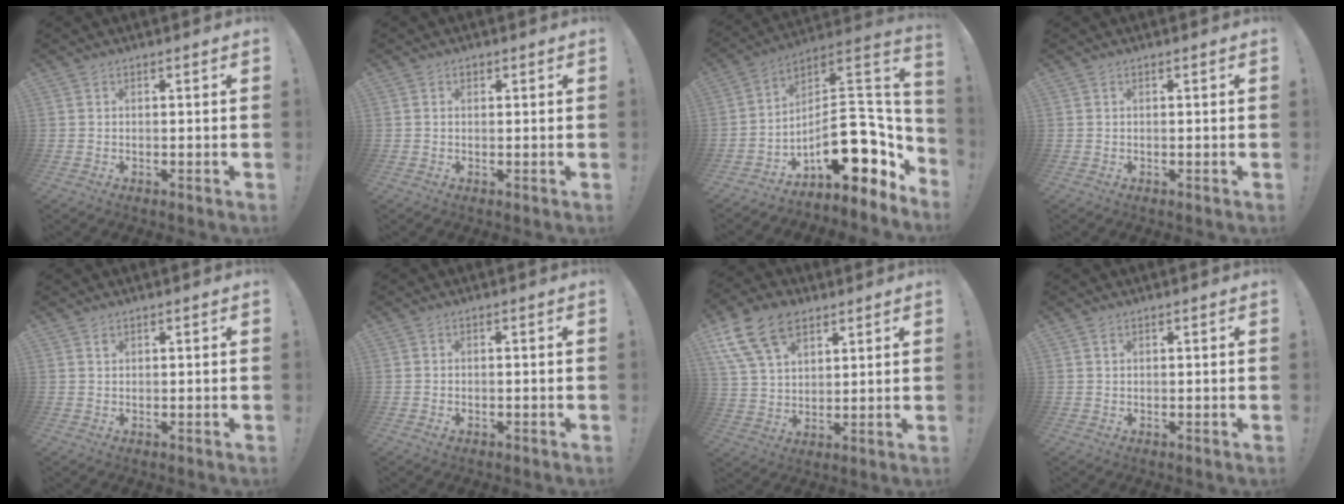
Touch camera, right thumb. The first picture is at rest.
{"total": 0.5, "force": [0.3, 0.4, 0.2], "torque": [0.000, -0.001, 0.005]}
{"total": 20.5, "force": [-4.7, 10.2, 17.2], "torque": [-0.245, 0.004, -0.068]}
{"total": 0.0}
{"total": 0.8, "force": [0.5, 0.6, 0.3], "torque": [0.002, -0.003, 0.009]}
{"total": 1.0, "force": [-0.8, 0.3, 0.6], "torque": [-0.013, 0.004, -0.013]}
{"total": 15.6, "force": [8.8, 9.8, 8.4], "torque": [-0.159, -0.038, 0.166]}
{"total": 1.0, "force": [0.5, 0.6, 0.6], "torque": [-0.013, 0.002, 0.009]}